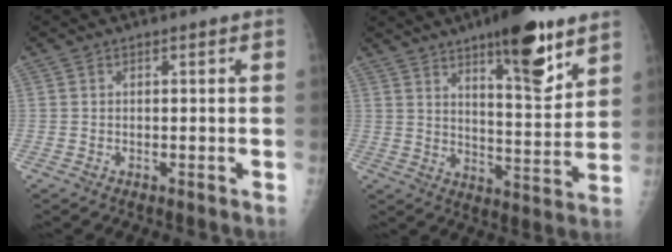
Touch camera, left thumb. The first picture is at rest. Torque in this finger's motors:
{"motor_torque": [2.18, 0.74, 1.49, -1.07, 0.20]}